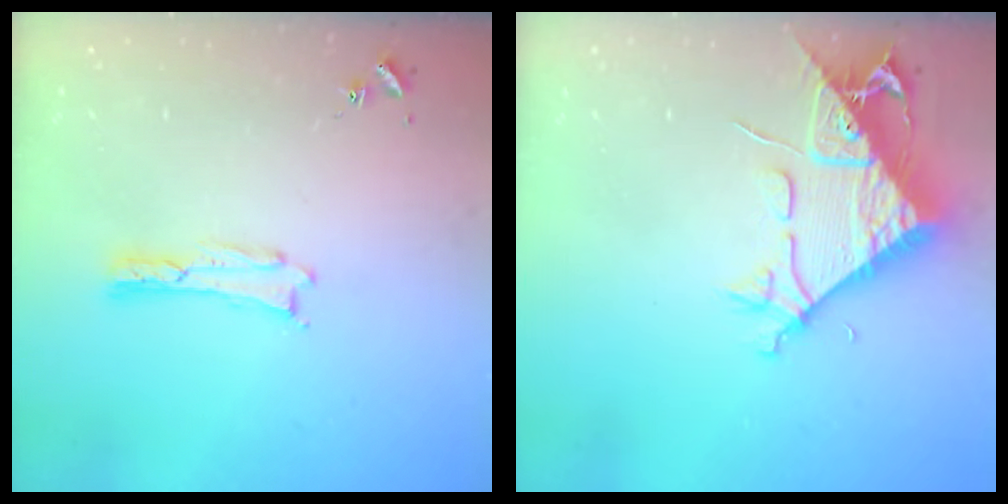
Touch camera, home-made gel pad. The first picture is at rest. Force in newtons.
{"total": 8.7, "press": 8.6, "slide": 1.0}